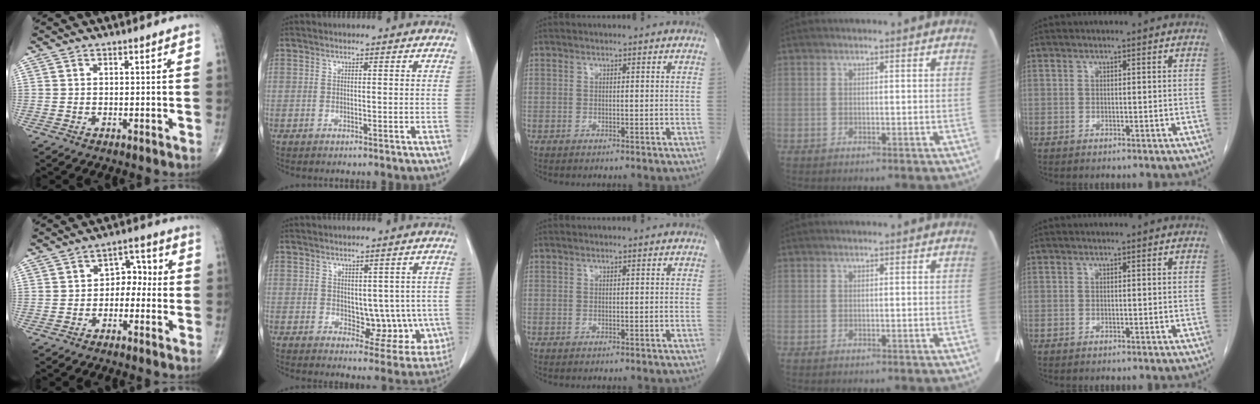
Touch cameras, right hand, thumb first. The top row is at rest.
{"thumb": {"total": 5.2, "force": [-1.2, 3.8, 3.4], "torque": [-0.020, 0.033, -0.034]}, "index": {"total": 8.1, "force": [-0.4, 4.8, 6.6], "torque": [-0.058, 0.005, 0.010]}}